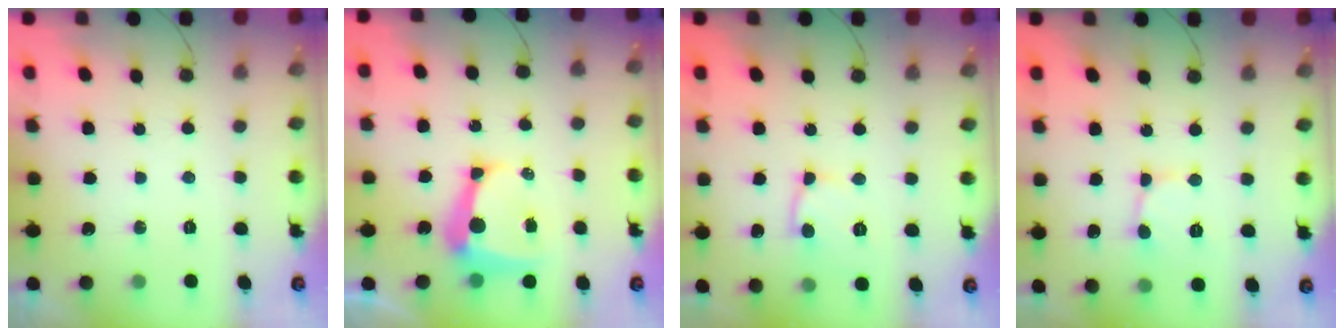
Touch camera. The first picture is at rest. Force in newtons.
{"total": 8.7, "press": 8.6, "slide": 0.9}
{"total": 8.5, "press": 8.4, "slide": 1.1}
{"total": 2.1, "press": 2.1, "slide": 0.2}